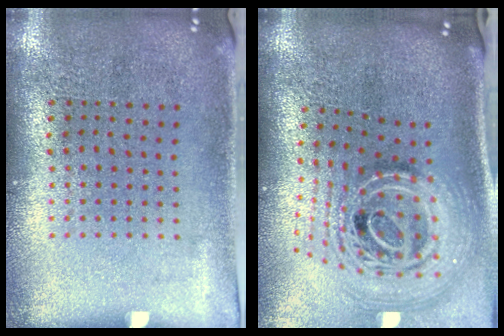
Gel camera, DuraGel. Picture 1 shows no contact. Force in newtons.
{"total": 3.0, "press": 2.1, "slide": 2.2}